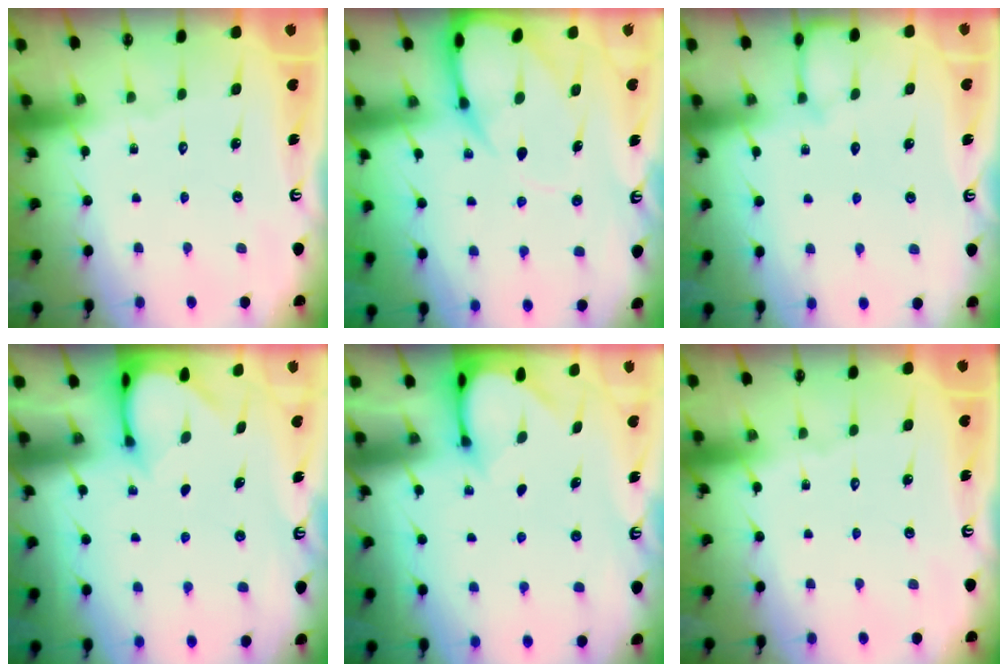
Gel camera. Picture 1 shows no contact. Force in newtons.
{"total": 9.5, "press": 9.4, "slide": 0.9}
{"total": 3.6, "press": 3.6, "slide": 0.4}
{"total": 3.2, "press": 3.2, "slide": 0.3}
{"total": 2.9, "press": 2.9, "slide": 0.2}
{"total": 0.0}